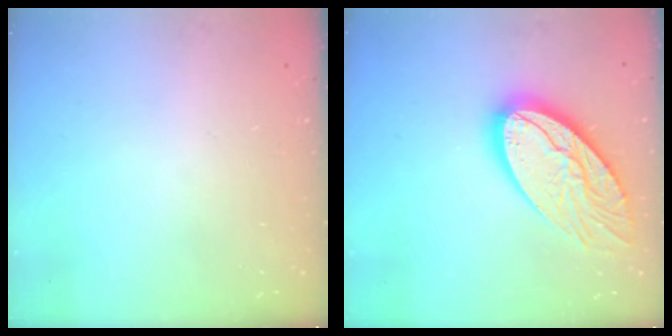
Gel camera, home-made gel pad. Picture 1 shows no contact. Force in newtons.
{"total": 22.2, "press": 22.1, "slide": 2.3}